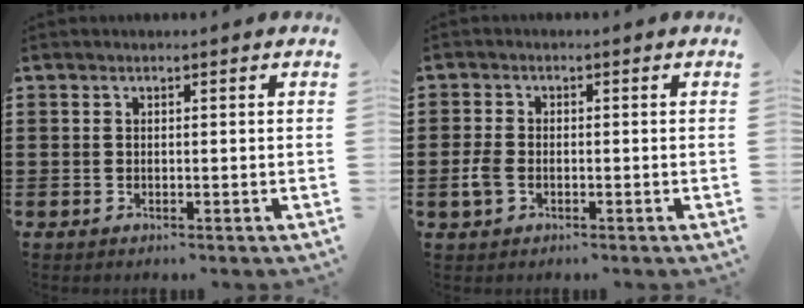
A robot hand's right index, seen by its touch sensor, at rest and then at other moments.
{"total": 2.9, "force": [-1.0, 1.8, 2.1], "torque": [-0.061, -0.007, -0.023]}